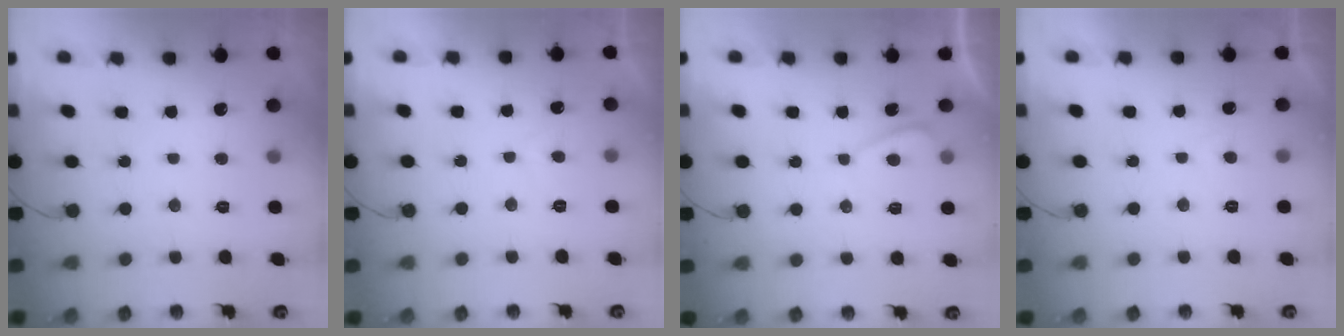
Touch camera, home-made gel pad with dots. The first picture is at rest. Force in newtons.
{"total": 1.7, "press": 1.5, "slide": 0.8}
{"total": 0.9, "press": 0.7, "slide": 0.5}
{"total": 0.9, "press": 0.7, "slide": 0.5}